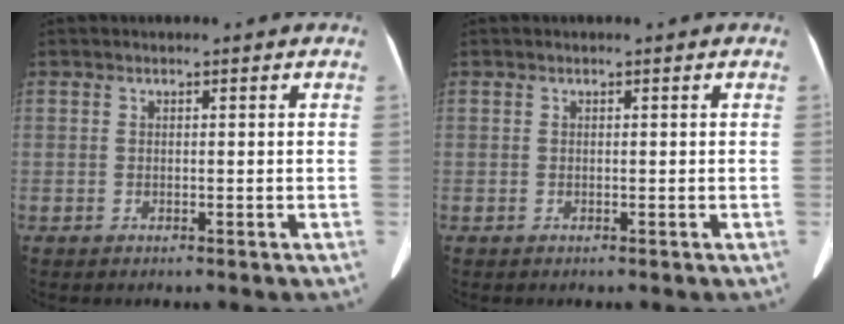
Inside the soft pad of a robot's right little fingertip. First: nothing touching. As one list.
[{"total": 0.0}]